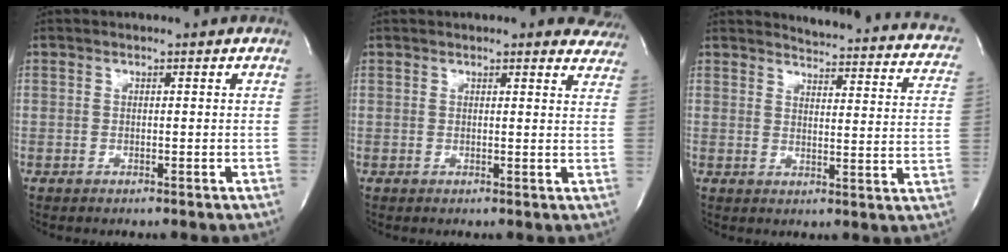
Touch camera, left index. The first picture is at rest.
{"total": 8.6, "force": [8.0, 2.1, 2.5], "torque": [-0.009, -0.005, 0.062]}
{"total": 19.6, "force": [18.5, 3.0, 5.8], "torque": [-0.060, -0.073, 0.188]}